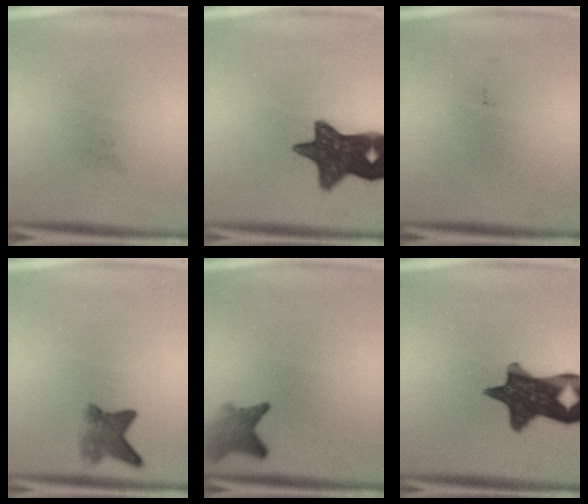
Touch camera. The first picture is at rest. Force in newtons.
{"total": 13.1}
{"total": 0.0}
{"total": 4.2}
{"total": 3.4}
{"total": 14.1}